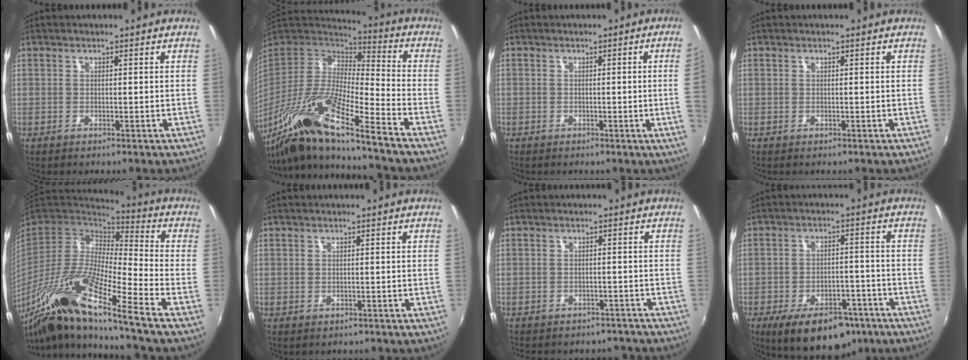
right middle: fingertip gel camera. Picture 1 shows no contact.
{"total": 19.3, "force": [-13.4, 0.7, 13.9], "torque": [-0.240, -0.036, -0.266]}
{"total": 3.0, "force": [-0.2, -1.4, 2.7], "torque": [-0.045, -0.010, 0.003]}
{"total": 0.0}
{"total": 20.8, "force": [-14.2, 0.1, 15.2], "torque": [-0.257, -0.044, -0.281]}
{"total": 0.8, "force": [-0.5, 0.6, 0.1], "torque": [-0.005, -0.003, -0.006]}
{"total": 9.5, "force": [-8.3, 3.8, 2.5], "torque": [-0.061, -0.002, -0.100]}
{"total": 15.4, "force": [-10.2, 7.3, 8.8], "torque": [-0.160, -0.007, -0.142]}